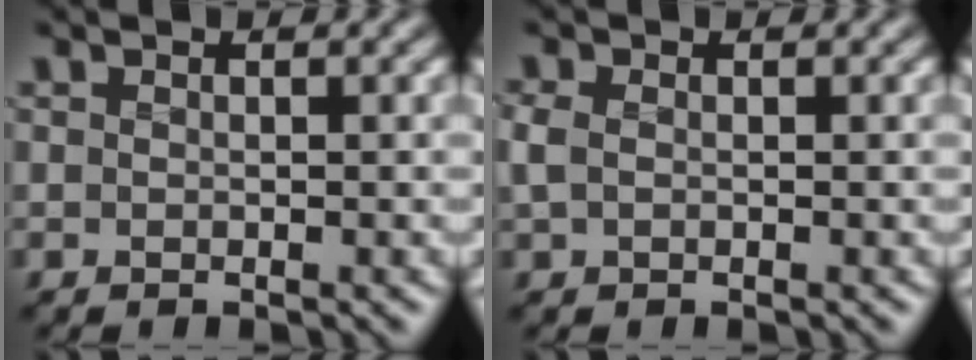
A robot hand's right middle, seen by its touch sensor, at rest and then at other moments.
{"total": 1.1, "force": [0.0, 0.8, 0.7], "torque": [-0.018, 0.003, -0.001]}